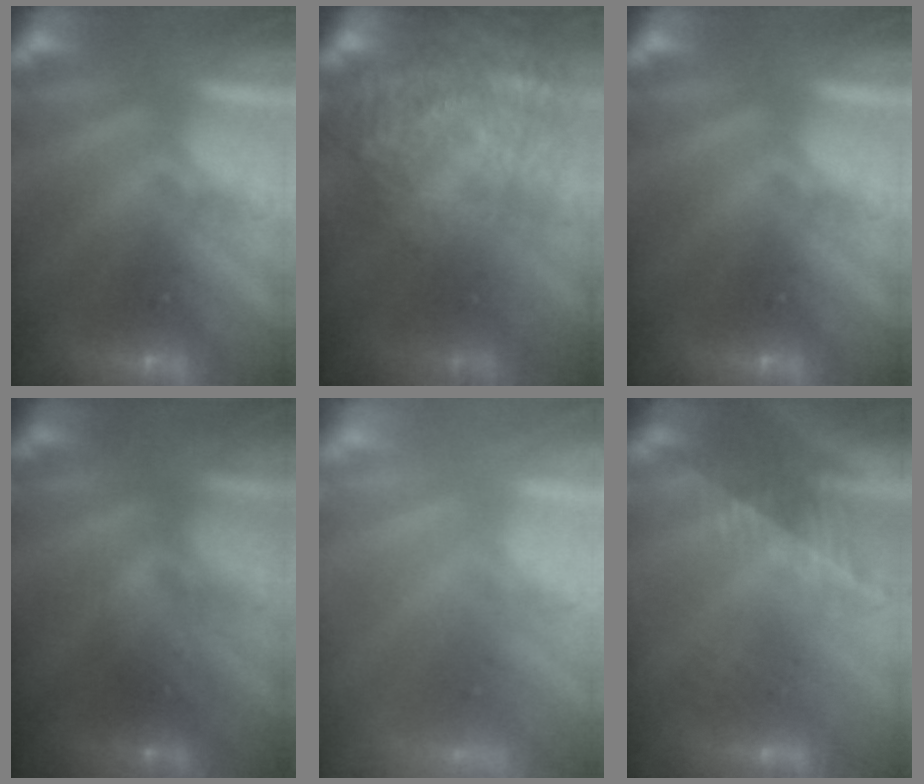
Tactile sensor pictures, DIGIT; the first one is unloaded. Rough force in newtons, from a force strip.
{"total": 9.4}
{"total": 0.0}
{"total": 2.2}
{"total": 6.8}
{"total": 2.7}